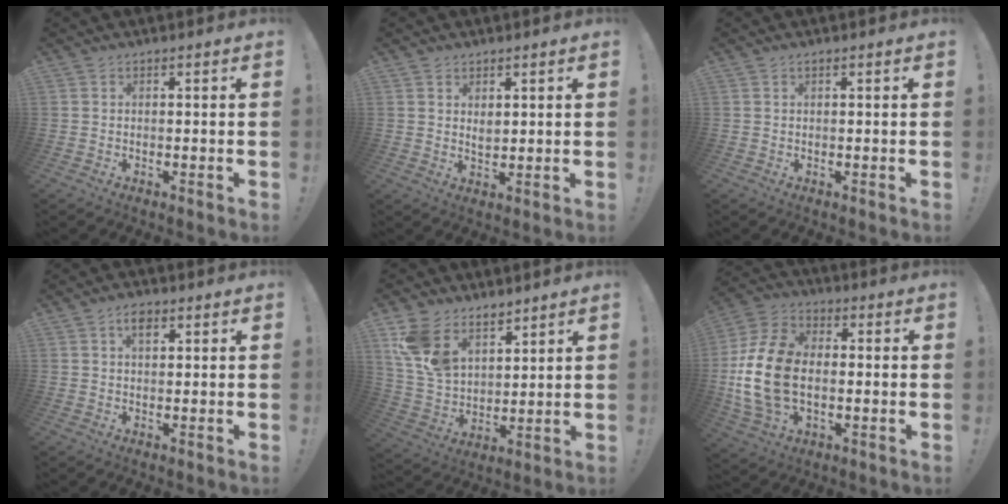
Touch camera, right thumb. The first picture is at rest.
{"total": 3.0, "force": [1.9, 1.9, 1.3], "torque": [-0.010, -0.011, 0.031]}
{"total": 0.0}
{"total": 3.9, "force": [1.9, 2.0, 2.7], "torque": [-0.037, -0.001, 0.029]}
{"total": 13.2, "force": [9.4, 7.6, 5.3], "torque": [-0.116, -0.052, 0.189]}
{"total": 17.6, "force": [-1.2, 12.2, 12.6], "torque": [-0.240, 0.017, -0.018]}